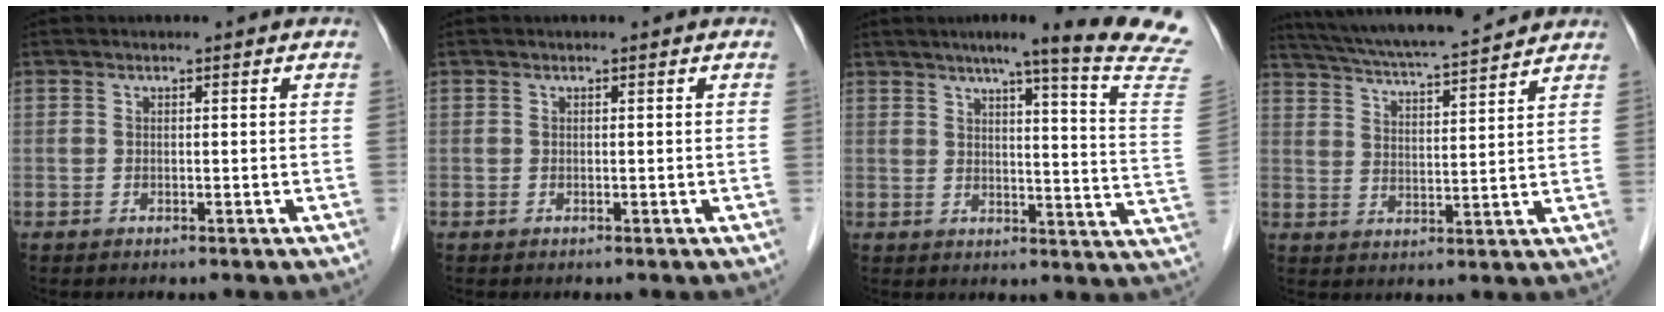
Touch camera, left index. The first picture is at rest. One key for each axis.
{"total": 0.0}
{"total": 18.8, "fx": 15.2, "fy": -1.7, "fz": 11.0, "tx": -0.150, "ty": -0.058, "tz": 0.172}
{"total": 14.6, "fx": 13.2, "fy": 0.9, "fz": 6.2, "tx": -0.116, "ty": 0.024, "tz": 0.208}